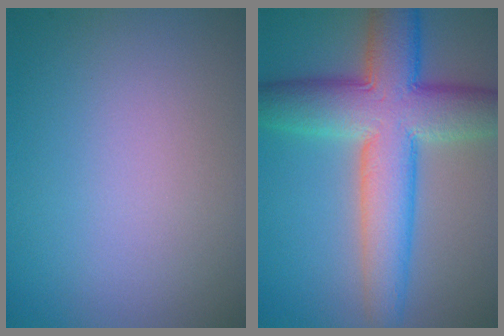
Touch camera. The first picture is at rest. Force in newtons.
{"total": 10.1, "press": 10.1, "slide": 0.2}